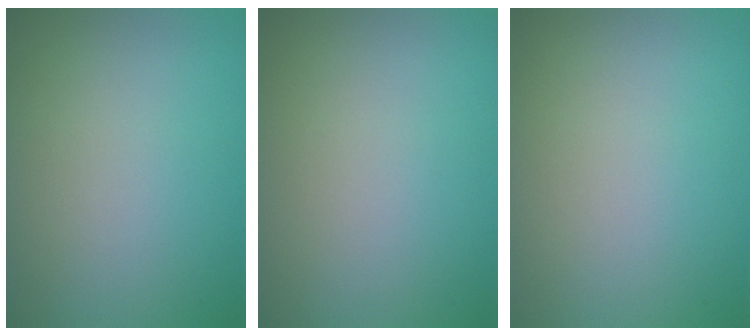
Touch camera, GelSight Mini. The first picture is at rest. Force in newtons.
{"total": 0.0}
{"total": 0.0}